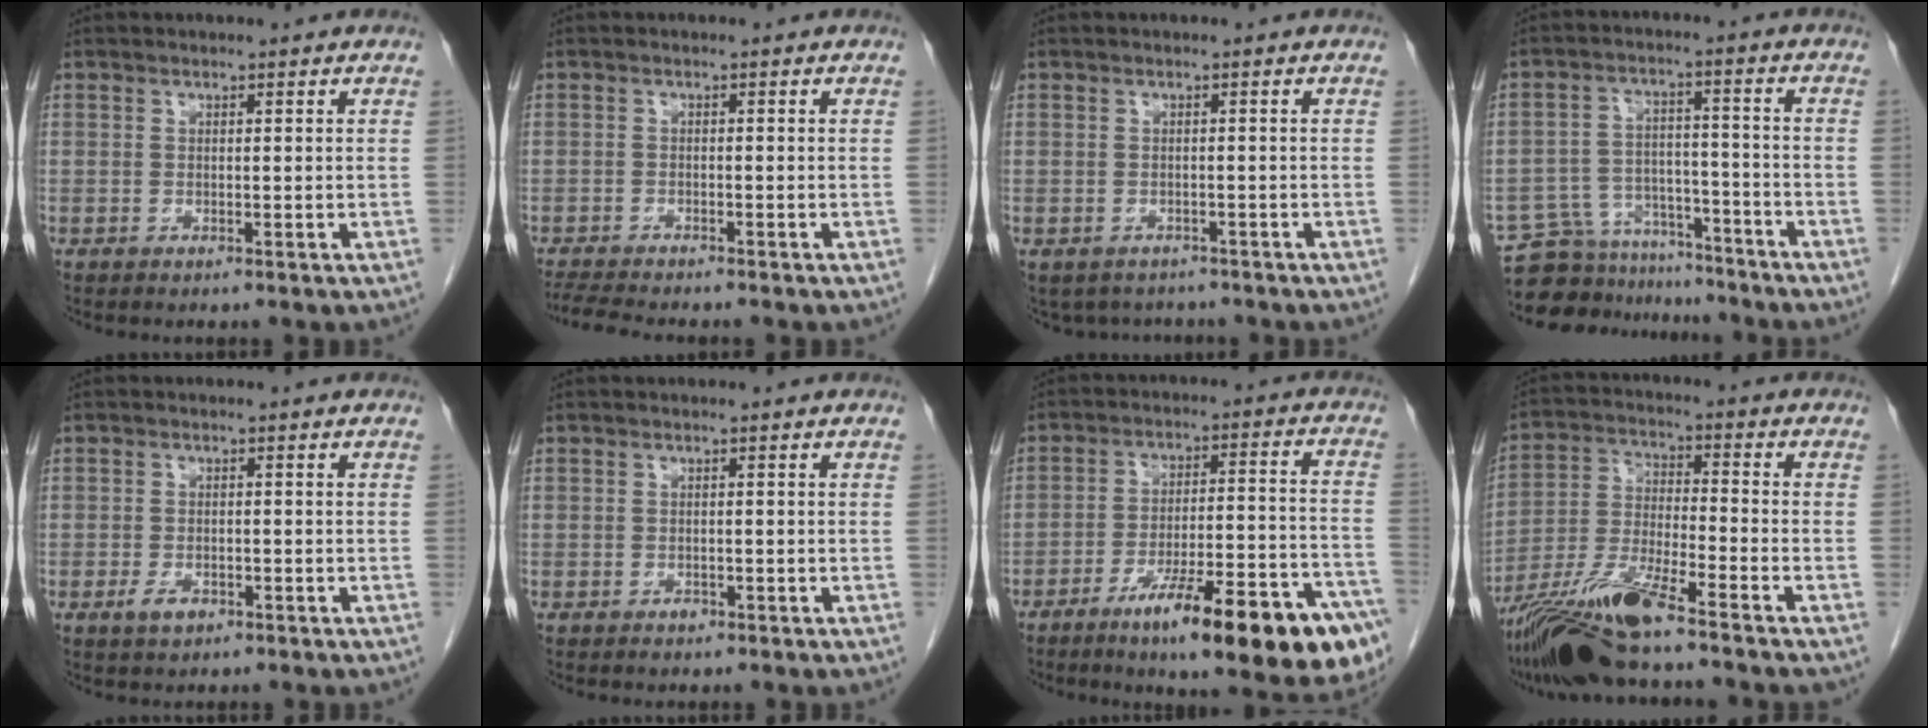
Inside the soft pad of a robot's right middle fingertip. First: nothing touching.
{"total": 6.3, "force": [-5.7, 0.5, 2.6], "torque": [-0.045, -0.014, -0.092]}
{"total": 5.2, "force": [-4.4, 2.7, 0.7], "torque": [0.000, 0.002, -0.055]}
{"total": 11.8, "force": [-11.0, 4.2, 0.7], "torque": [-0.015, 0.034, -0.174]}
{"total": 2.3, "force": [-1.2, 1.2, 1.5], "torque": [-0.030, 0.001, -0.016]}
{"total": 0.9, "force": [-0.6, 0.5, 0.4], "torque": [-0.007, 0.001, -0.007]}
{"total": 21.2, "force": [-13.1, 2.9, 16.5], "torque": [-0.159, 0.020, -0.192]}
{"total": 12.3, "force": [-9.5, 0.2, 7.8], "torque": [-0.162, -0.021, -0.177]}